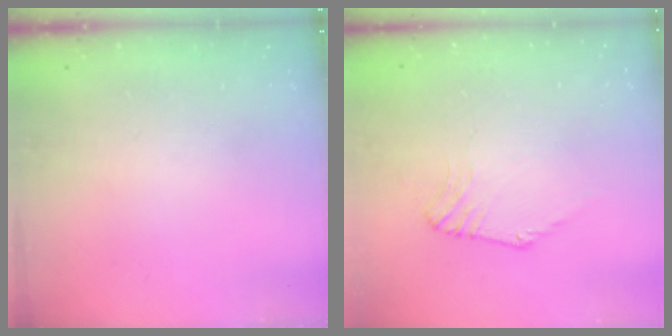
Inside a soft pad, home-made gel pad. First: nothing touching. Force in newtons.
{"total": 1.4, "press": 1.4, "slide": 0.4}